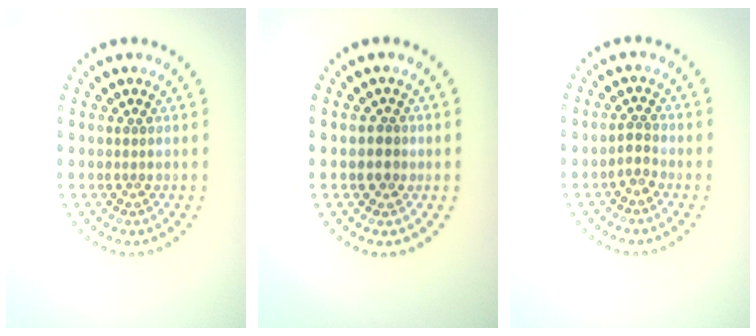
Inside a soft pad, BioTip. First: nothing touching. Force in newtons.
{"total": 1.4, "press": 1.3, "slide": 0.6}
{"total": 1.3, "press": 0.8, "slide": 0.9}